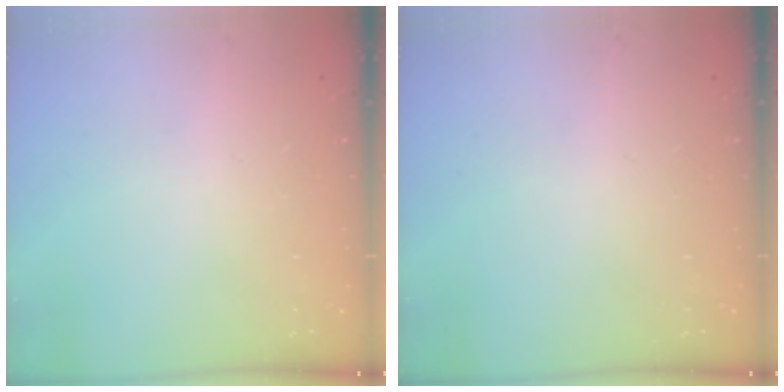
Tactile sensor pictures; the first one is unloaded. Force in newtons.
{"total": 0.0}